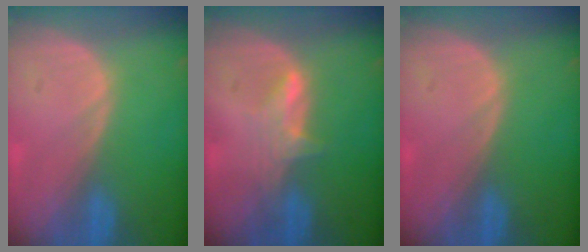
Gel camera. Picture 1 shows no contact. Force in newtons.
{"total": 2.9, "press": 2.9, "slide": 0.4}
{"total": 0.0}